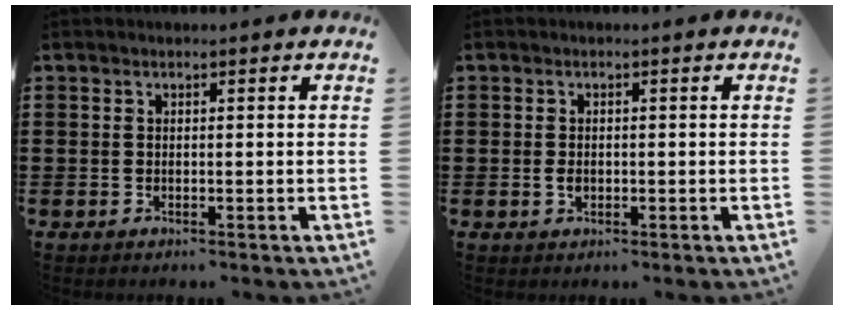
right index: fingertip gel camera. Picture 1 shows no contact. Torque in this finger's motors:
{"motor_torque": [1.08, 1.05, 0.05, -0.01]}